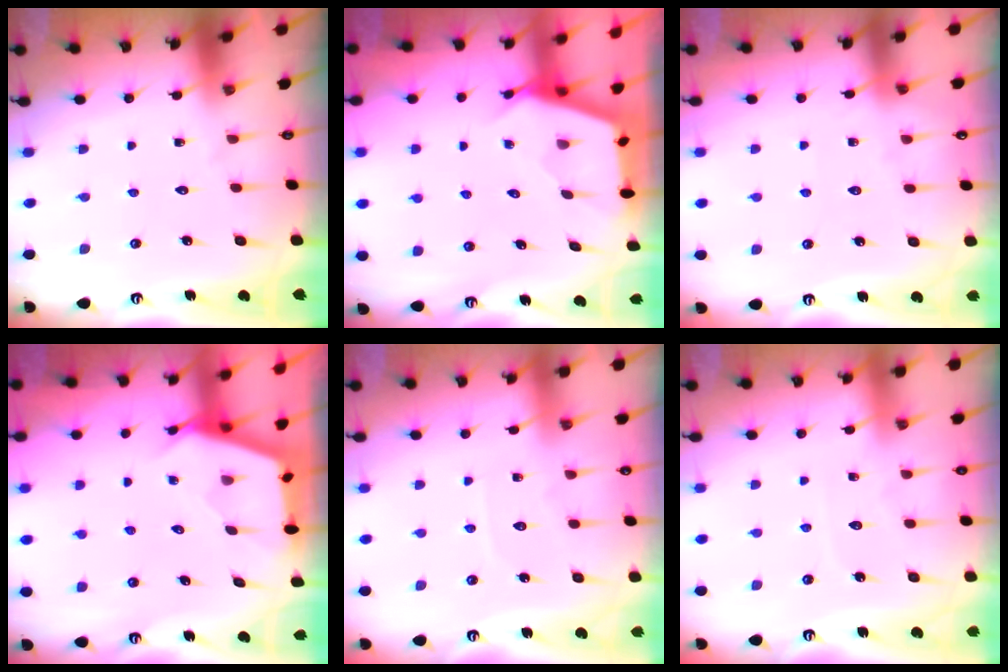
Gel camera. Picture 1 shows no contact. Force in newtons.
{"total": 2.6, "press": 2.6, "slide": 0.3}
{"total": 4.5, "press": 4.5, "slide": 0.7}
{"total": 2.6, "press": 2.5, "slide": 0.4}
{"total": 3.8, "press": 3.8, "slide": 0.4}
{"total": 3.0, "press": 3.0, "slide": 0.3}